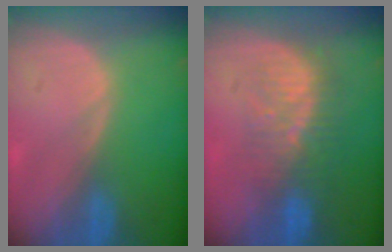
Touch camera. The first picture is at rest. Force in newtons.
{"total": 8.4, "press": 7.8, "slide": 3.0}